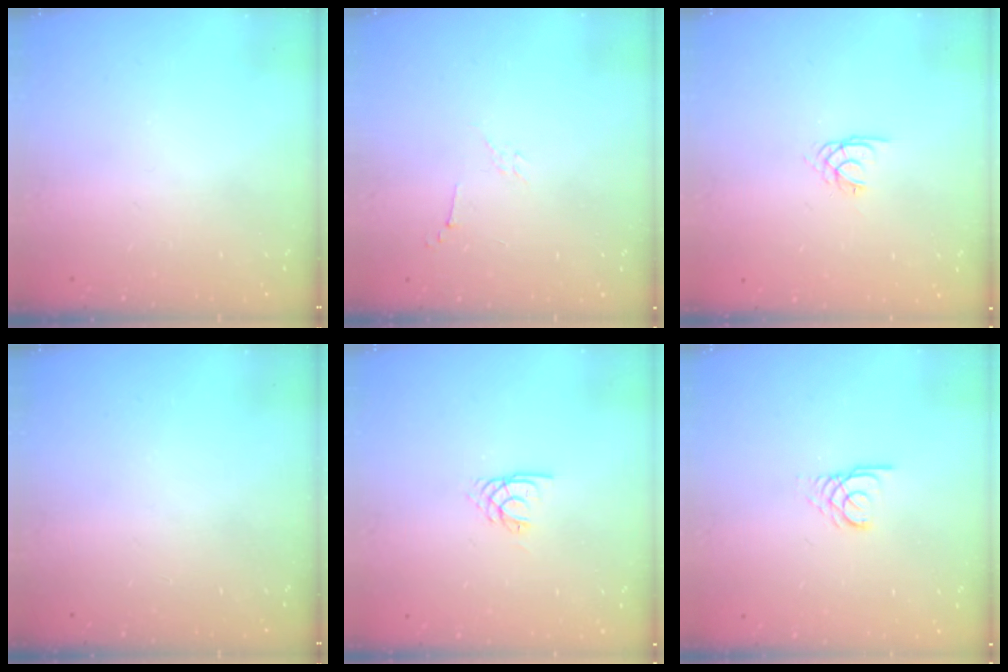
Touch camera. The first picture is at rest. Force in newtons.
{"total": 3.5, "press": 3.5, "slide": 0.8}
{"total": 1.7, "press": 1.7, "slide": 0.1}
{"total": 0.0}
{"total": 2.1, "press": 2.1, "slide": 0.2}
{"total": 2.5, "press": 2.5, "slide": 0.2}